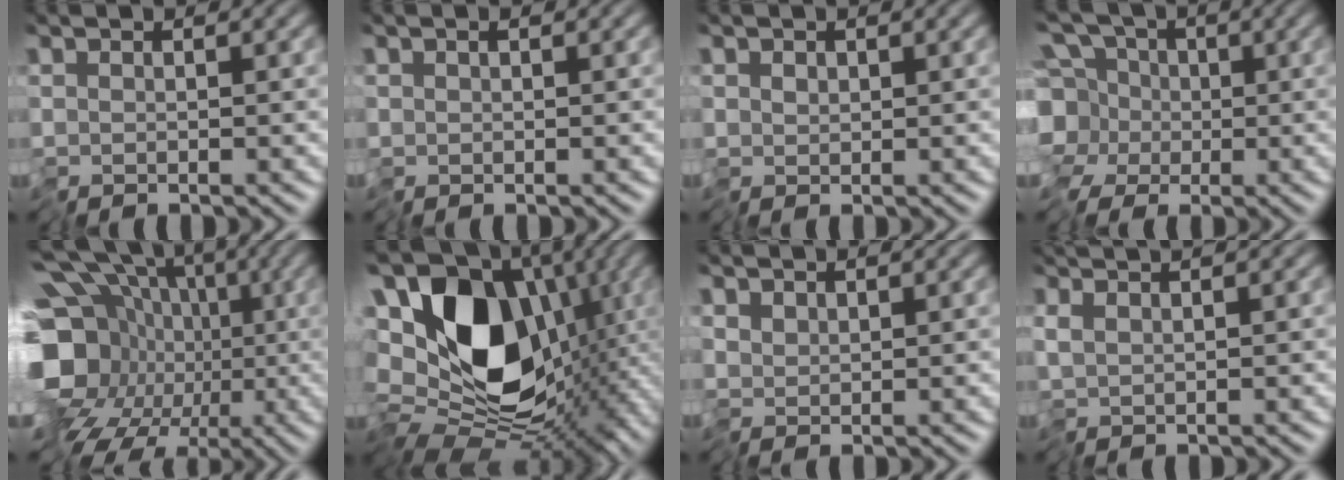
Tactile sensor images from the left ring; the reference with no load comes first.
{"total": 0.9, "force": [-0.1, 0.6, 0.6], "torque": [-0.009, 0.000, -0.003]}
{"total": 1.0, "force": [0.1, 0.7, 0.6], "torque": [-0.015, 0.000, 0.000]}
{"total": 6.0, "force": [-1.0, 5.0, 3.1], "torque": [-0.055, 0.010, -0.038]}
{"total": 20.9, "force": [-4.2, 18.2, 9.4], "torque": [-0.161, -0.006, -0.123]}
{"total": 17.5, "force": [1.8, 12.5, 12.1], "torque": [-0.156, 0.008, 0.035]}
{"total": 0.8, "force": [0.3, 0.6, 0.4], "torque": [-0.007, 0.001, 0.006]}
{"total": 1.4, "force": [0.8, -0.1, 1.1], "torque": [-0.023, 0.008, 0.017]}